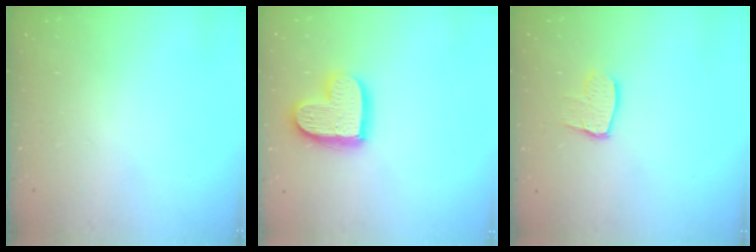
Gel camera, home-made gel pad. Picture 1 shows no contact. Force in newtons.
{"total": 14.9, "press": 14.9, "slide": 1.1}
{"total": 8.3, "press": 8.3, "slide": 0.7}